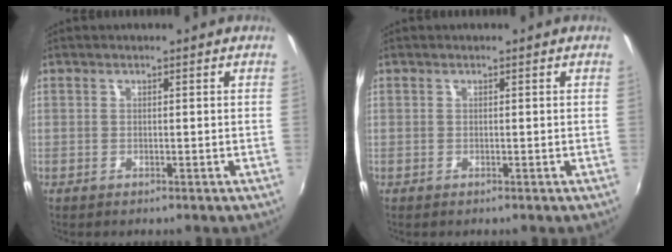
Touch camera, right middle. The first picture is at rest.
{"total": 0.0}